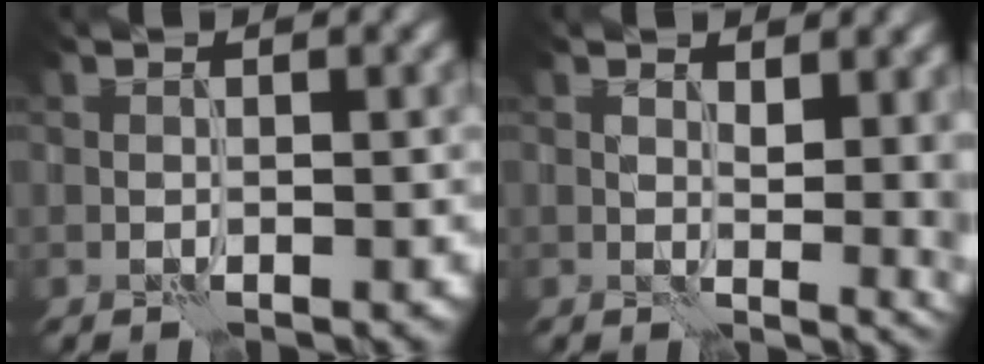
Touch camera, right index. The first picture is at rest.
{"total": 4.1, "force": [1.3, 1.9, 3.4], "torque": [-0.047, -0.007, 0.027]}